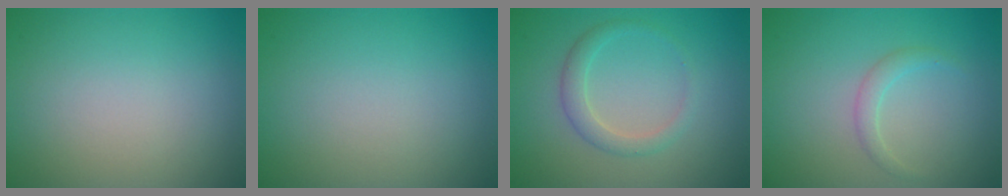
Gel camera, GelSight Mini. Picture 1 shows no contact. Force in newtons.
{"total": 0.0}
{"total": 1.5, "press": 1.5, "slide": 0.0}
{"total": 1.3, "press": 1.3, "slide": 0.2}